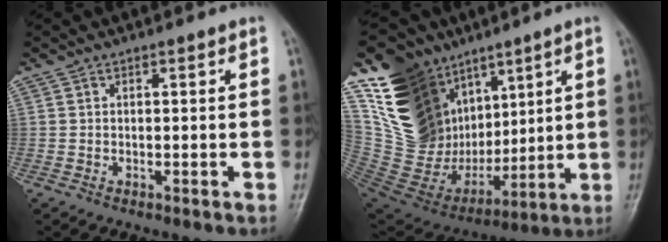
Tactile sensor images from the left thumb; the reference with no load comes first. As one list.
[{"total": 26.6, "force": [11.2, 18.6, 15.3], "torque": [-0.255, -0.030, 0.229]}]